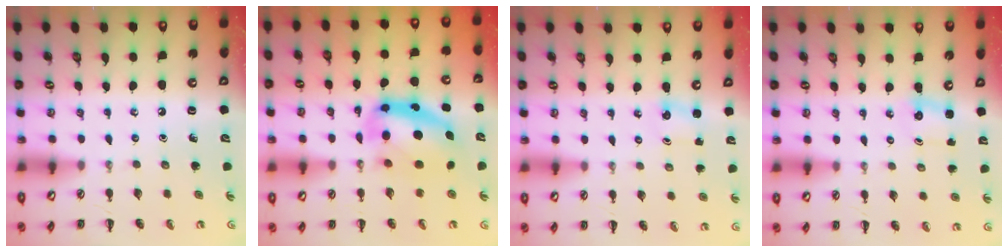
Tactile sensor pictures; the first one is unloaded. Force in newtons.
{"total": 11.0, "press": 10.8, "slide": 2.4}
{"total": 1.2, "press": 1.2, "slide": 0.2}
{"total": 1.1, "press": 1.1, "slide": 0.4}